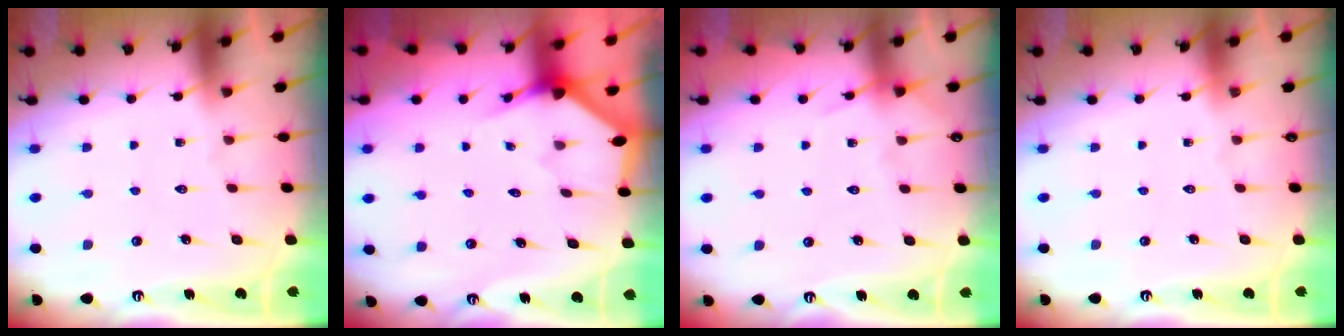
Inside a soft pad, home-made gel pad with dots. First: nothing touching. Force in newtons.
{"total": 2.9, "press": 2.9, "slide": 0.2}
{"total": 4.8, "press": 4.8, "slide": 0.5}
{"total": 0.0}